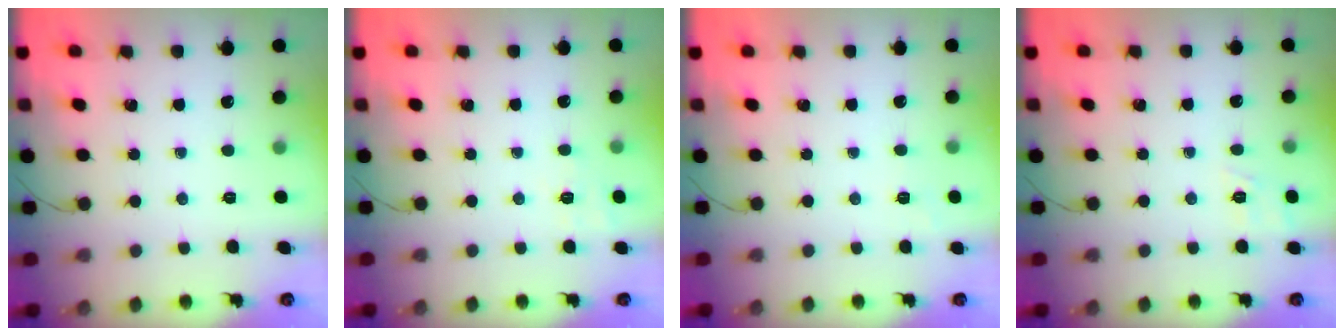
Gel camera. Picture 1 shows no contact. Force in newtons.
{"total": 8.2, "press": 8.0, "slide": 2.0}
{"total": 3.1, "press": 2.8, "slide": 1.3}
{"total": 2.8, "press": 2.2, "slide": 1.7}